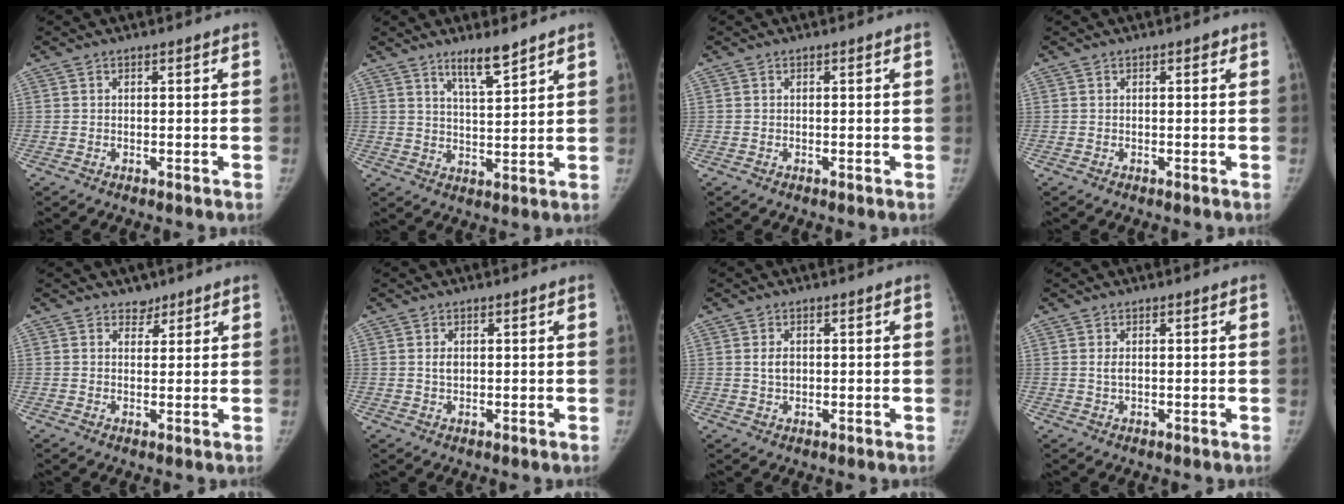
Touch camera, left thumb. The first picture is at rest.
{"total": 6.0, "force": [4.6, 0.7, 3.7], "torque": [-0.059, -0.037, 0.081]}
{"total": 0.0}
{"total": 0.7, "force": [0.3, 0.3, 0.5], "torque": [-0.005, 0.000, 0.004]}
{"total": 2.3, "force": [1.7, 1.5, 0.1], "torque": [0.018, -0.010, 0.021]}
{"total": 1.6, "force": [0.4, 1.1, 1.2], "torque": [-0.016, -0.002, 0.008]}
{"total": 2.4, "force": [0.4, 1.7, 1.6], "torque": [-0.023, -0.001, 0.009]}
{"total": 1.3, "force": [0.2, 0.7, 1.1], "torque": [-0.021, -0.002, 0.006]}